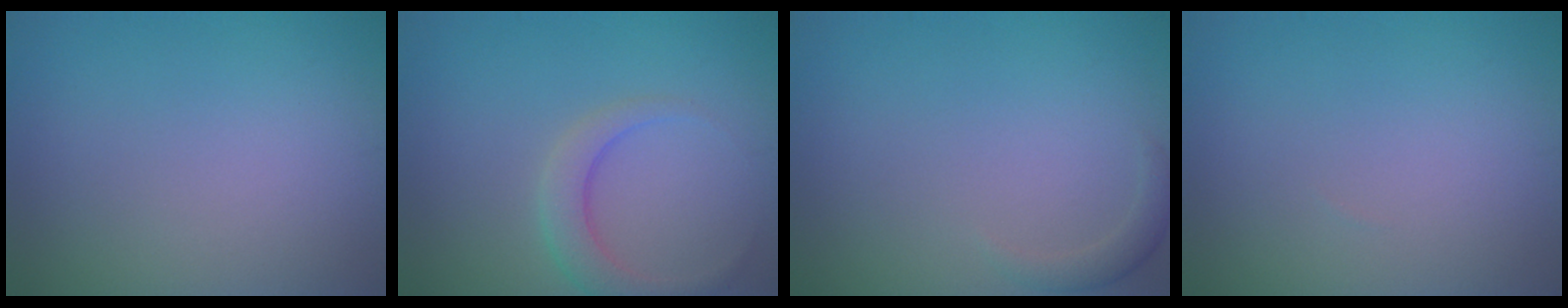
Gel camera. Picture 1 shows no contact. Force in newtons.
{"total": 2.9, "press": 2.9, "slide": 0.1}
{"total": 1.2, "press": 1.2, "slide": 0.2}
{"total": 0.0}